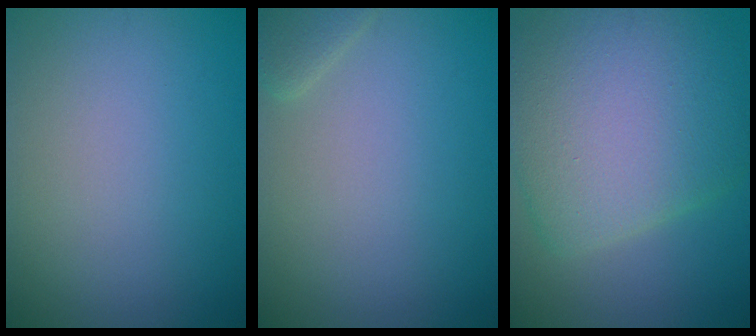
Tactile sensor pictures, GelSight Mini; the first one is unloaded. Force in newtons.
{"total": 1.6, "press": 1.6, "slide": 0.1}
{"total": 10.6, "press": 10.5, "slide": 0.6}